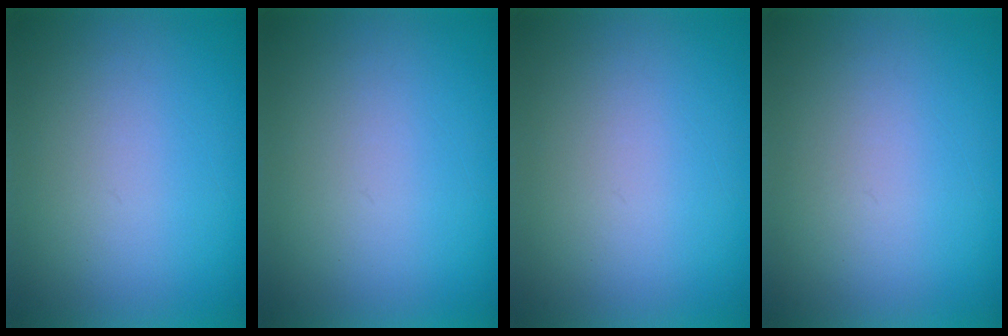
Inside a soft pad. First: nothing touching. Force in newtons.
{"total": 0.0}
{"total": 0.0}
{"total": 1.1}